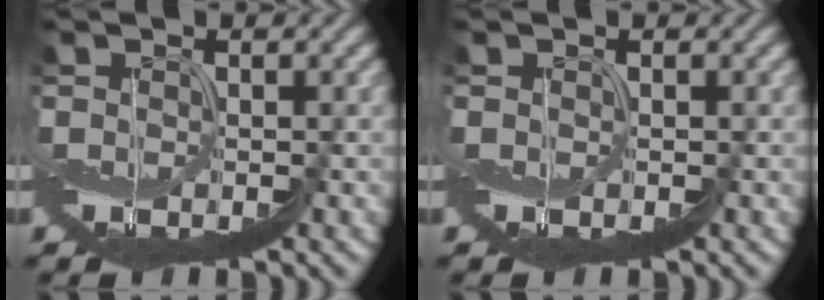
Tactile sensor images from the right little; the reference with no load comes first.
{"total": 0.0}